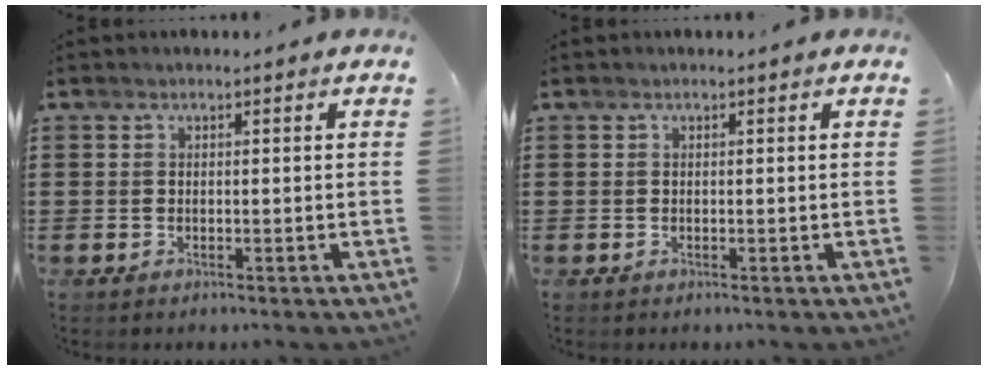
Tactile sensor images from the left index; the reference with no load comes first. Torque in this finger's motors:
{"motor_torque": [-0.01, 0.01, -0.01, 0.00]}